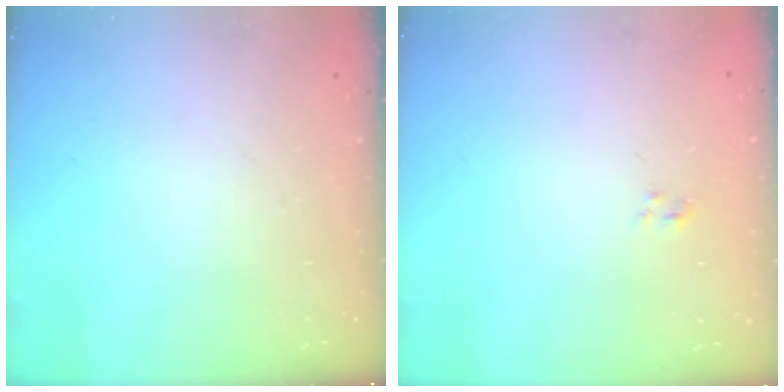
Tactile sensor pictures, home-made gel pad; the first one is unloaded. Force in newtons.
{"total": 1.2, "press": 1.0, "slide": 0.7}